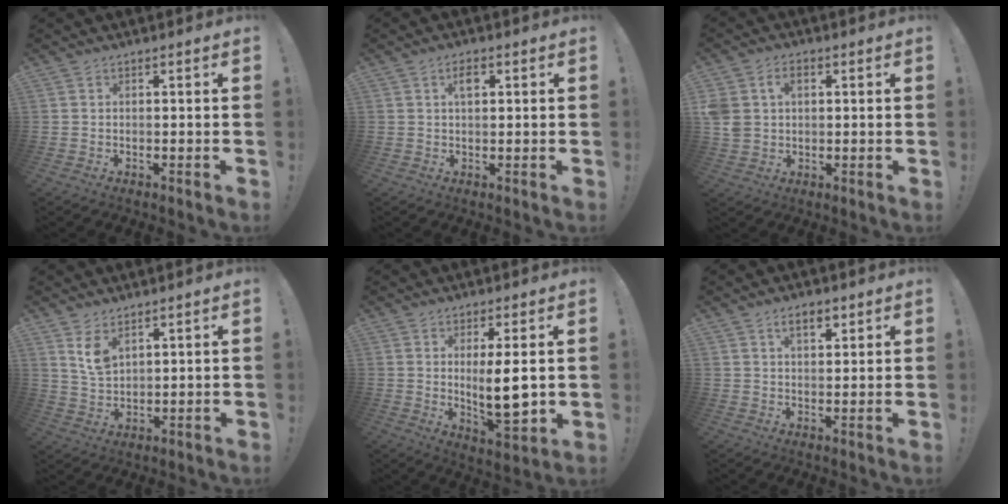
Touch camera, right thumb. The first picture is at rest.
{"total": 3.2, "force": [1.3, 1.6, 2.4], "torque": [-0.030, 0.000, 0.015]}
{"total": 6.5, "force": [1.7, 5.1, 3.7], "torque": [-0.076, 0.001, 0.030]}
{"total": 6.5, "force": [4.1, 3.4, 3.7], "torque": [-0.062, -0.022, 0.074]}
{"total": 11.0, "force": [1.2, 2.8, 10.6], "torque": [-0.159, -0.025, 0.017]}
{"total": 5.0, "force": [2.9, 2.5, 3.3], "torque": [-0.046, -0.008, 0.047]}